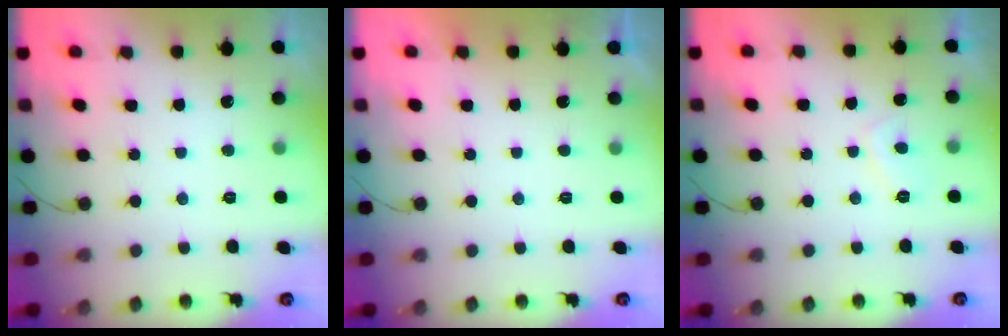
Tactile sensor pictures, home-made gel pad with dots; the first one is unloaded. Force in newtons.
{"total": 2.0, "press": 2.0, "slide": 0.6}
{"total": 2.9, "press": 2.8, "slide": 0.9}